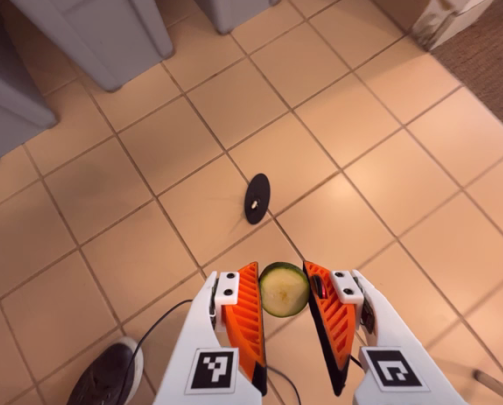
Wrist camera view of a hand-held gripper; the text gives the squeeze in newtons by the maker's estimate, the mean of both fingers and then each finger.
{"total": 5.4, "left": 4.9, "right": 6.0}